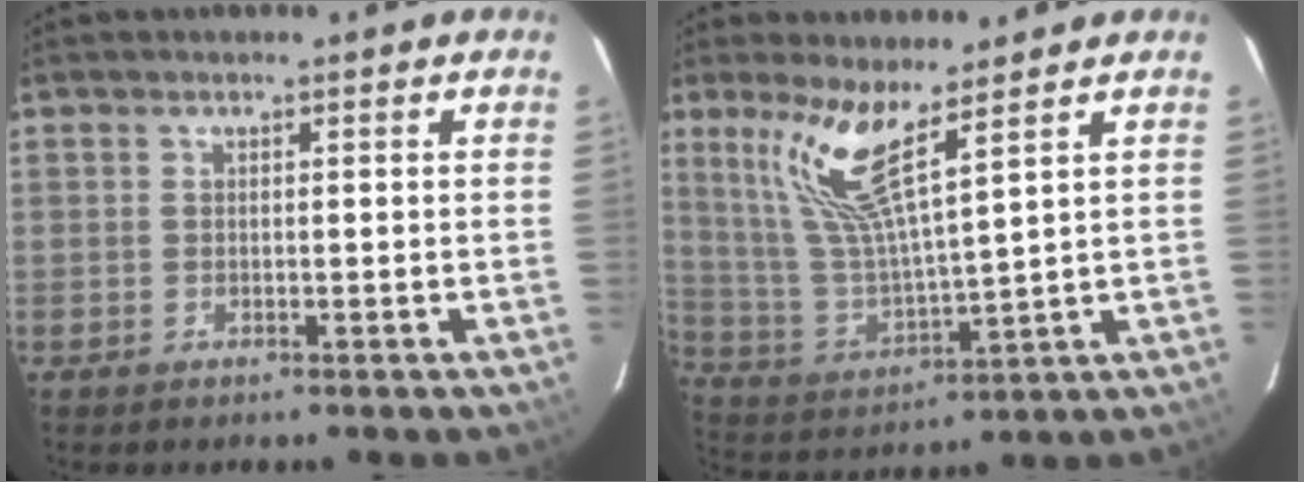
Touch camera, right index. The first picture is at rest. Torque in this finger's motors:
{"motor_torque": [0.50, 0.49, 0.41, 0.16]}